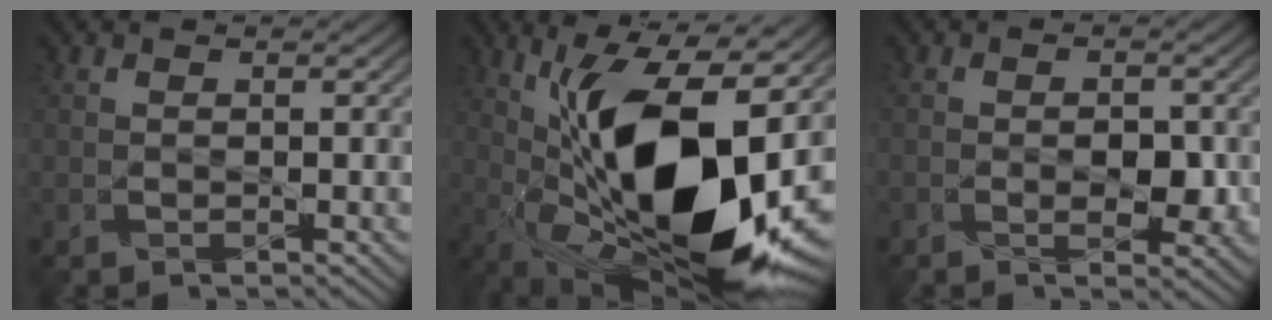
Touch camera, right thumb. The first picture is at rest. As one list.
[{"total": 17.7, "force": [1.5, 6.9, 16.3], "torque": [-0.270, 0.004, 0.022]}, {"total": 3.0, "force": [-0.7, 1.5, 2.6], "torque": [-0.036, -0.002, -0.013]}]